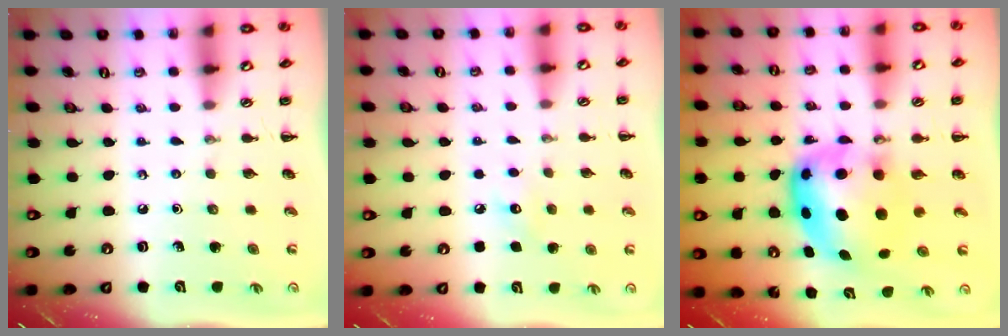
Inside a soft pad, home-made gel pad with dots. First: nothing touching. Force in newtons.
{"total": 5.5, "press": 5.3, "slide": 1.4}
{"total": 8.9, "press": 8.6, "slide": 2.2}